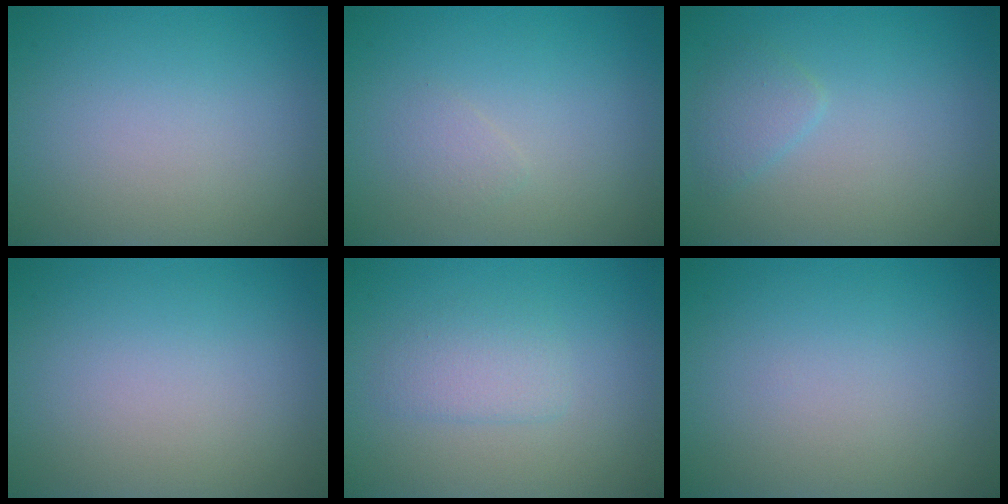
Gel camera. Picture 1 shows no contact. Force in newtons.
{"total": 0.9, "press": 0.9, "slide": 0.1}
{"total": 1.5, "press": 1.5, "slide": 0.1}
{"total": 0.0}
{"total": 1.8, "press": 1.8, "slide": 0.1}
{"total": 0.0}